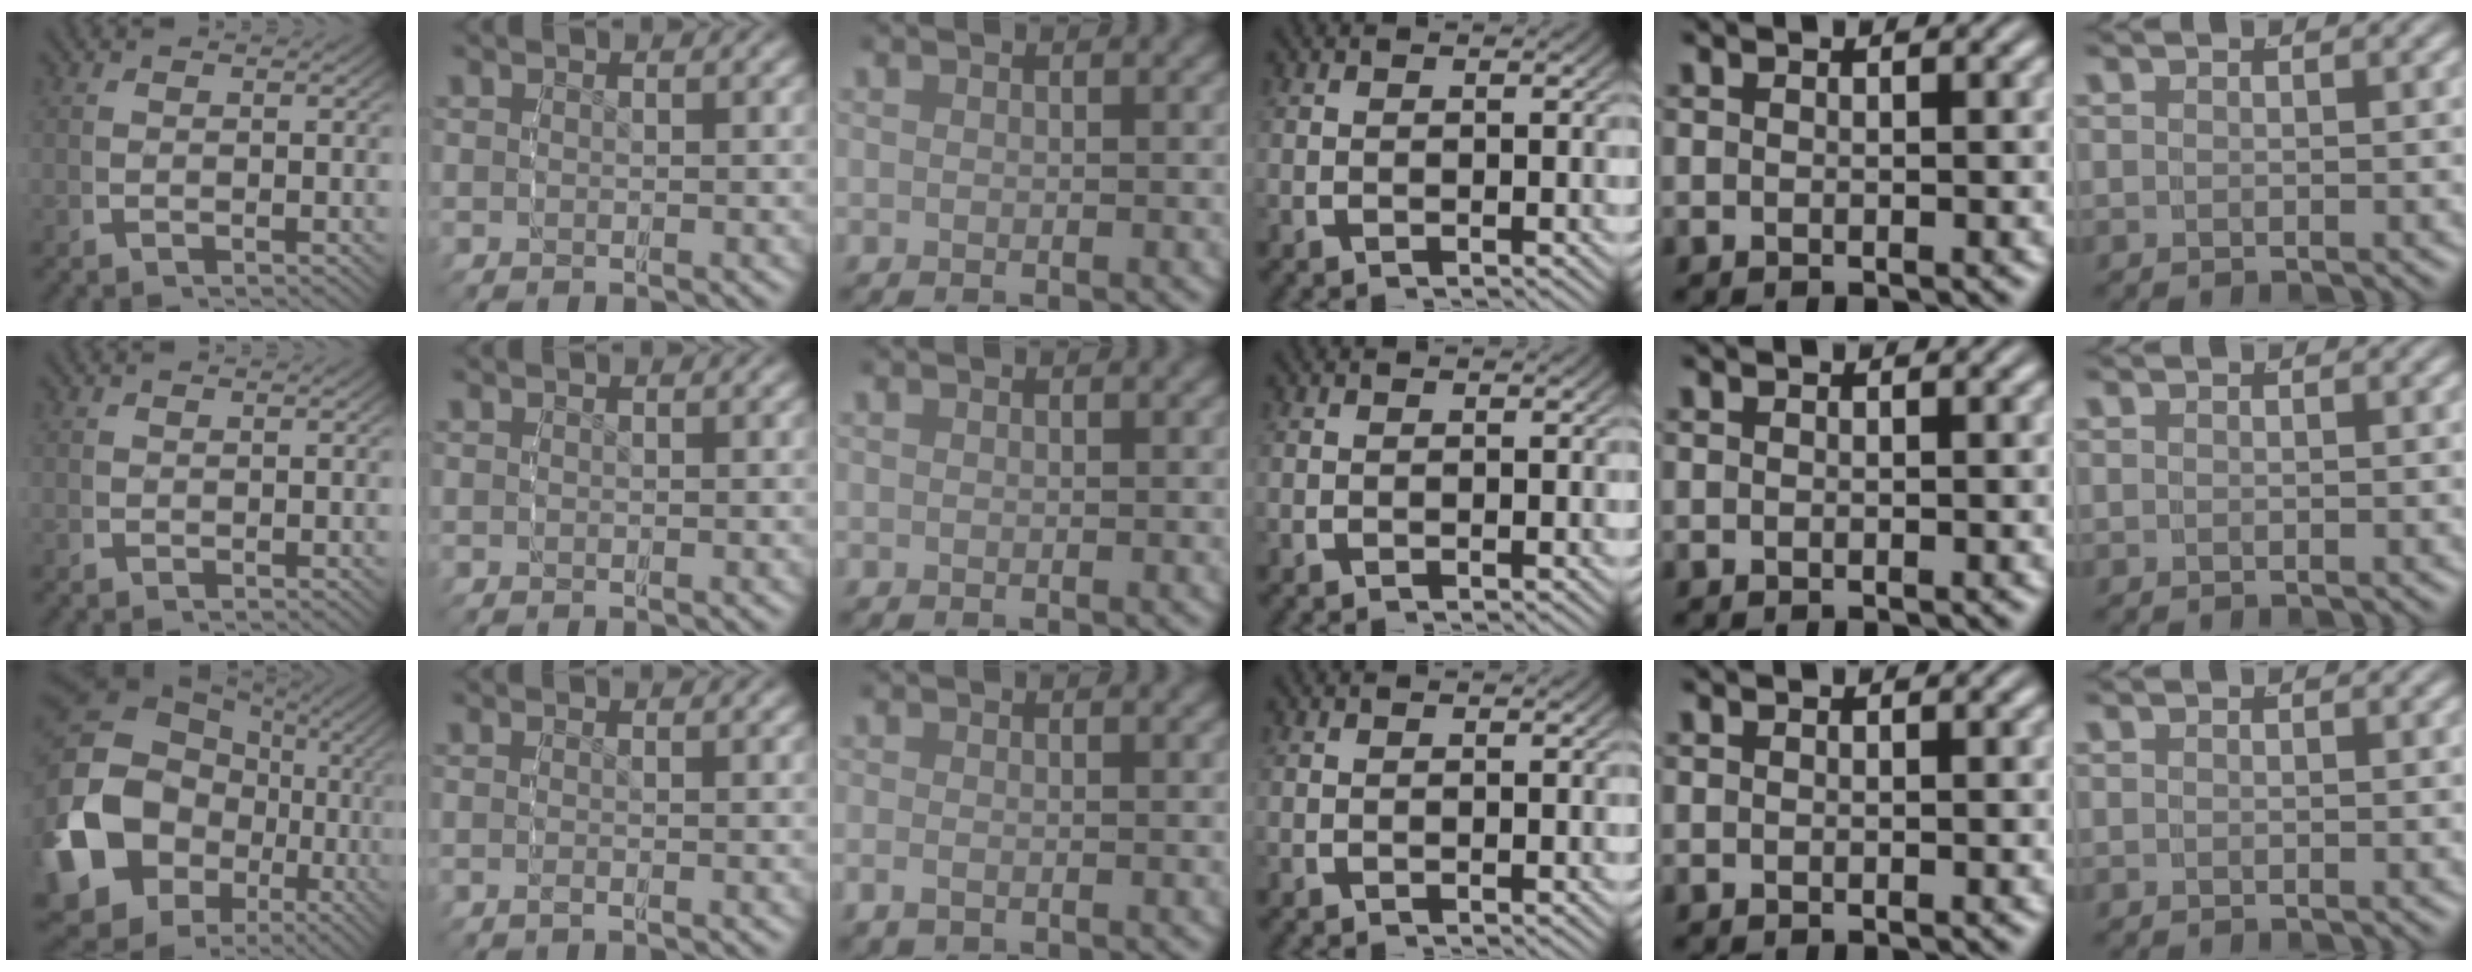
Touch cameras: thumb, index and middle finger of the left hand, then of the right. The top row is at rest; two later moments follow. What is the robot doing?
{"motion": "grasp_and_lifting", "object": "backpack"}